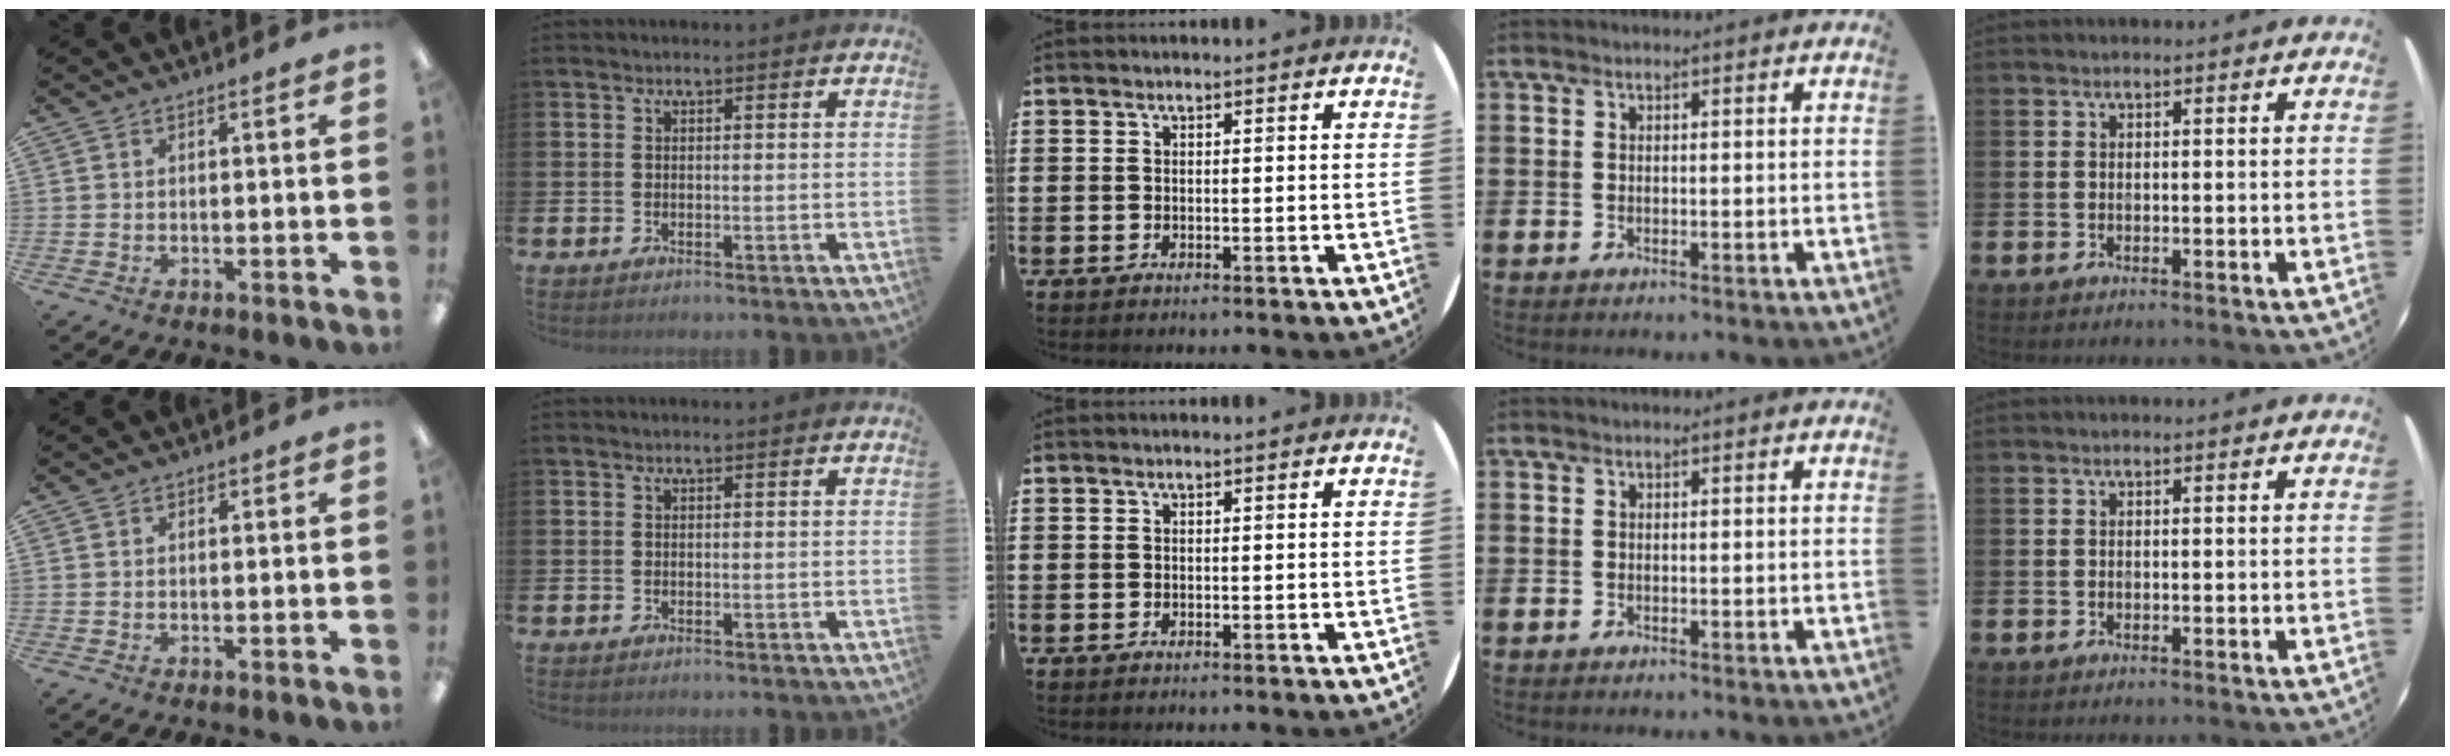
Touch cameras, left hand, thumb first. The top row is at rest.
{}